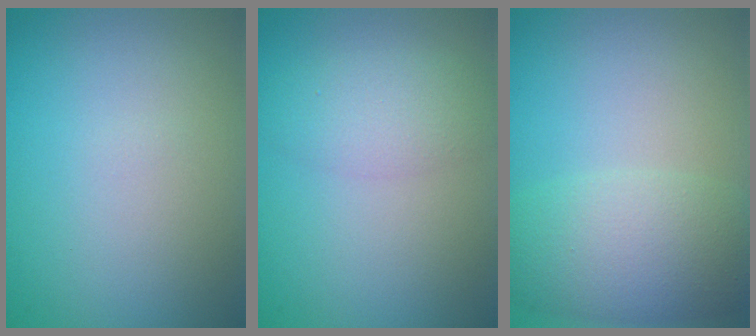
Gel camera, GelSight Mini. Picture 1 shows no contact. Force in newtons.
{"total": 2.8, "press": 2.8, "slide": 0.2}
{"total": 5.2, "press": 5.2, "slide": 0.5}